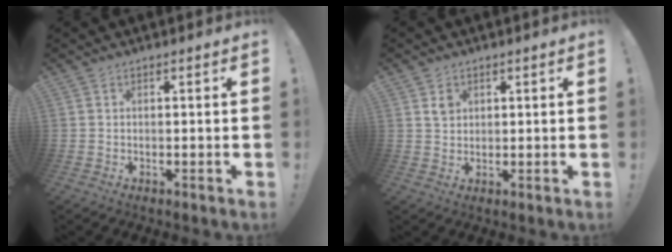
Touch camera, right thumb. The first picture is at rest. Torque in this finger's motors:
{"motor_torque": [0.06, 0.14, 0.15, -0.05, -0.01]}